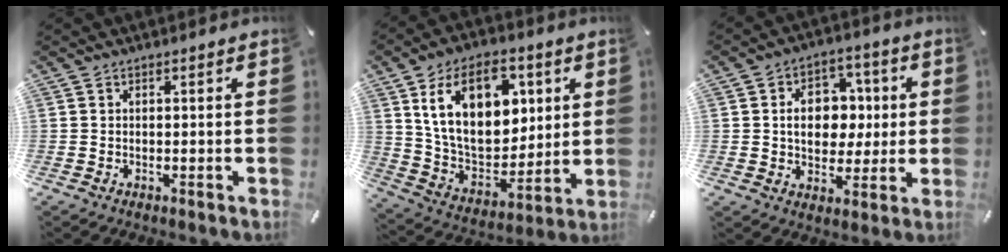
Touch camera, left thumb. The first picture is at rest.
{"total": 20.2, "force": [7.4, 13.3, 13.3], "torque": [-0.240, -0.018, 0.130]}
{"total": 11.1, "force": [0.8, 8.9, 6.5], "torque": [-0.090, 0.010, 0.017]}